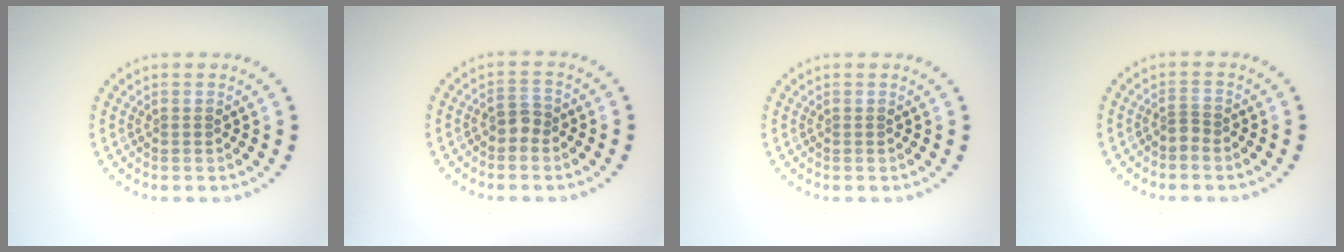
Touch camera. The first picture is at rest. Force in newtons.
{"total": 1.6, "press": 1.4, "slide": 0.8}
{"total": 0.0}
{"total": 0.8, "press": 0.4, "slide": 0.7}